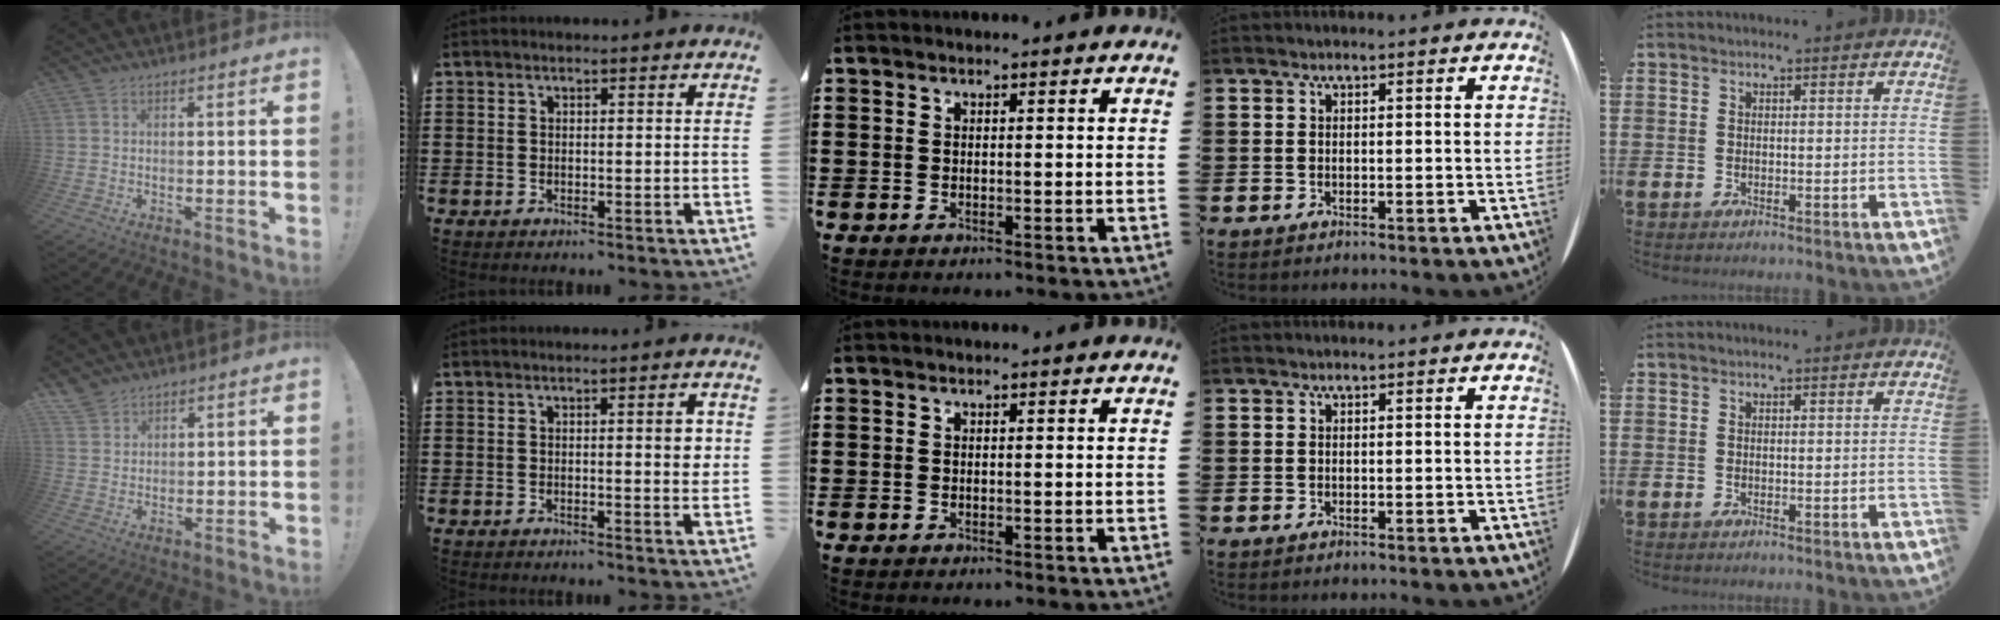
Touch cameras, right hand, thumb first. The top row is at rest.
{"thumb": {"total": 3.9, "force": [3.5, 1.7, 0.7], "torque": [-0.008, -0.023, 0.067]}, "index": {"total": 3.2, "force": [0.2, 0.6, 3.1], "torque": [-0.038, -0.004, -0.002]}}